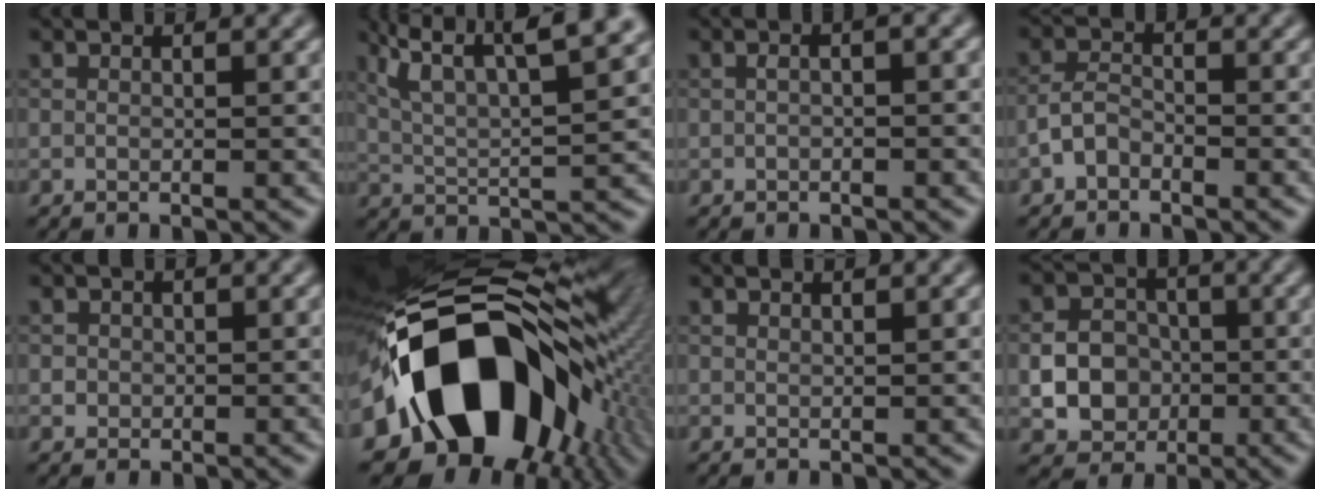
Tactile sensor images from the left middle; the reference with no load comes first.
{"total": 8.3, "force": [5.0, 2.3, 6.2], "torque": [-0.108, 0.022, 0.064]}
{"total": 1.5, "force": [-0.2, 0.3, 1.5], "torque": [-0.028, 0.002, -0.006]}
{"total": 2.0, "force": [-1.3, 1.0, 1.0], "torque": [-0.019, 0.008, -0.032]}
{"total": 0.7, "force": [-0.1, 0.7, 0.1], "torque": [0.004, -0.005, -0.001]}
{"total": 19.2, "force": [-4.0, 13.1, 13.5], "torque": [-0.235, -0.013, -0.064]}
{"total": 1.6, "force": [1.2, 0.6, 0.9], "torque": [-0.001, -0.005, 0.004]}
{"total": 5.7, "force": [-1.1, 5.0, 2.5], "torque": [-0.024, 0.002, -0.036]}